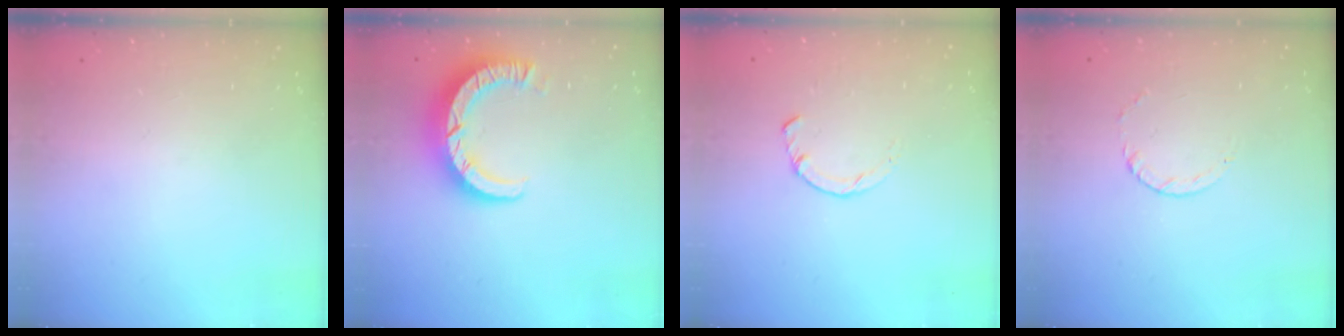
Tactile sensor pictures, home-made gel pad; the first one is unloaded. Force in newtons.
{"total": 9.0, "press": 9.0, "slide": 1.0}
{"total": 2.3, "press": 2.3, "slide": 0.1}
{"total": 2.4, "press": 2.4, "slide": 0.3}